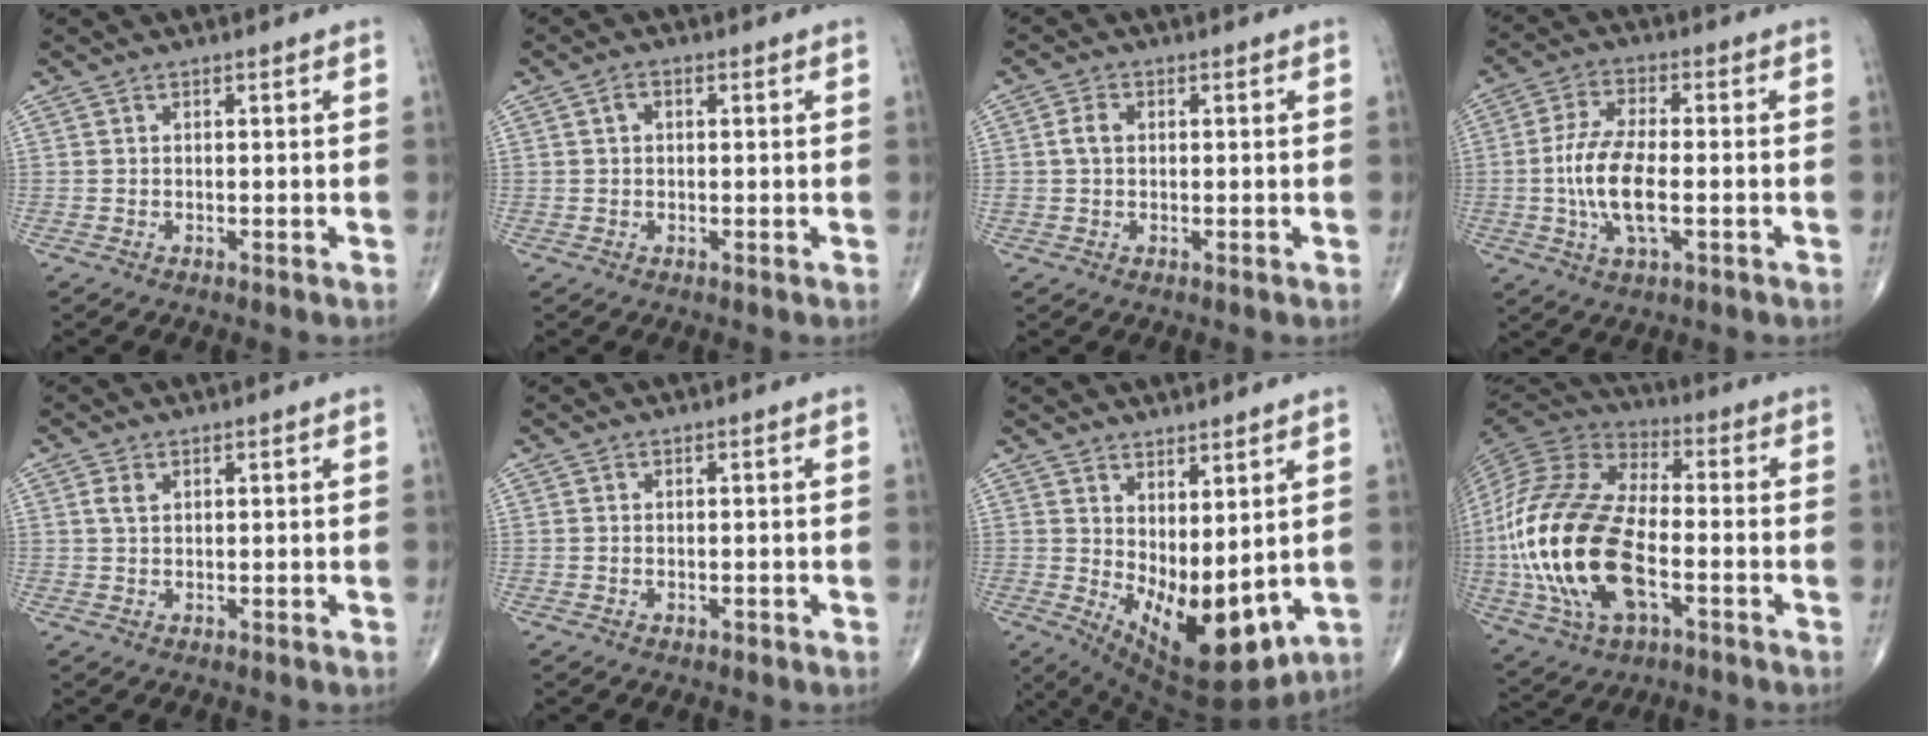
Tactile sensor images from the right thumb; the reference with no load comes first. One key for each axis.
{"total": 2.0, "fx": 0.4, "fy": 1.4, "fz": 1.4, "tx": -0.024, "ty": 0.010, "tz": 0.007}
{"total": 2.8, "fx": 0.3, "fy": 2.1, "fz": 1.9, "tx": -0.040, "ty": 0.005, "tz": 0.003}
{"total": 11.0, "fx": -1.7, "fy": 4.4, "fz": 9.9, "tx": -0.206, "ty": 0.006, "tz": -0.033}
{"total": 1.9, "fx": 0.7, "fy": 1.1, "fz": 1.3, "tx": -0.027, "ty": 0.004, "tz": 0.017}
{"total": 0.8, "fx": -0.2, "fy": 0.5, "fz": 0.5, "tx": -0.014, "ty": 0.005, "tz": 0.000}
{"total": 14.7, "fx": 0.7, "fy": 6.8, "fz": 13.0, "tx": -0.197, "ty": -0.037, "tz": 0.041}
{"total": 25.9, "fx": -5.1, "fy": 13.3, "fz": 21.7, "tx": -0.475, "ty": 0.004, "tz": -0.089}